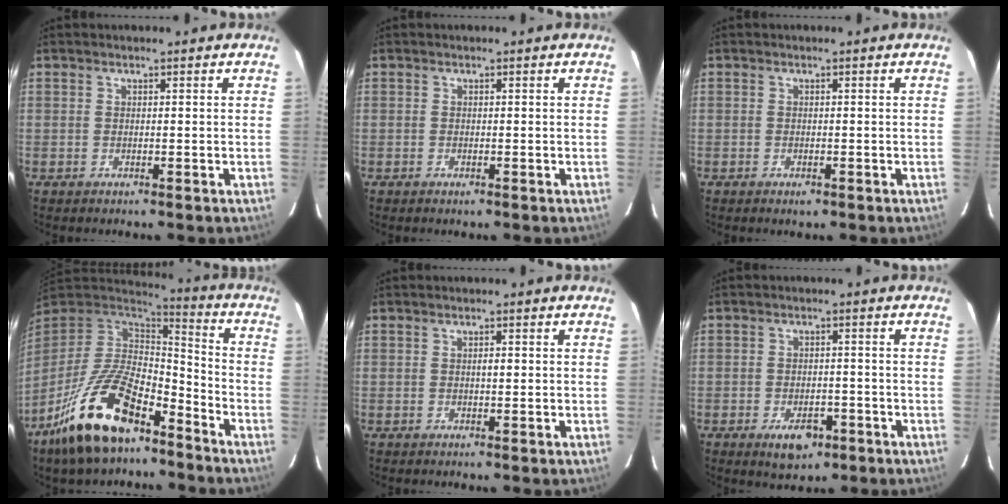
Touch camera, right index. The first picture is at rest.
{"total": 0.5, "force": [-0.3, 0.2, 0.4], "torque": [-0.007, -0.002, -0.003]}
{"total": 1.1, "force": [-0.7, 0.5, 0.7], "torque": [-0.011, -0.002, -0.005]}
{"total": 18.1, "force": [-11.4, 6.5, 12.5], "torque": [-0.258, -0.004, -0.211]}
{"total": 0.9, "force": [0.0, 0.2, 0.8], "torque": [-0.014, 0.001, 0.000]}
{"total": 5.3, "force": [-3.0, 2.8, 3.4], "torque": [-0.052, 0.001, -0.038]}